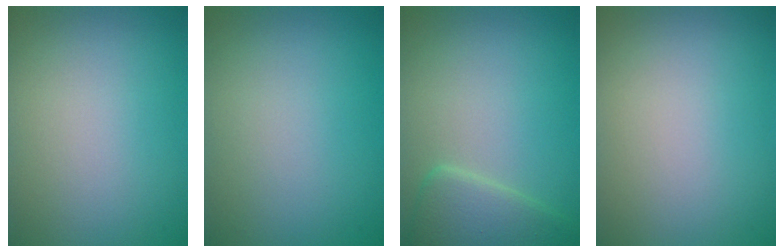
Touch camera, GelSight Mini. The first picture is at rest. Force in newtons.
{"total": 0.0}
{"total": 3.3, "press": 3.3, "slide": 0.2}
{"total": 0.0}